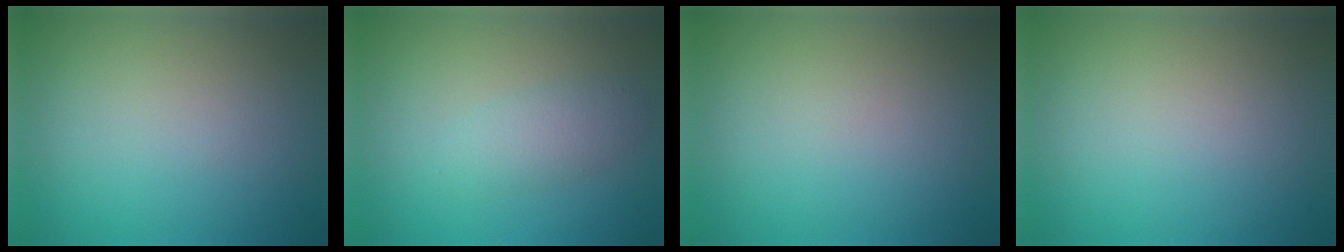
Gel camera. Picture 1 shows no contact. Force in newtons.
{"total": 2.2, "press": 2.2, "slide": 0.1}
{"total": 0.0}
{"total": 0.0}